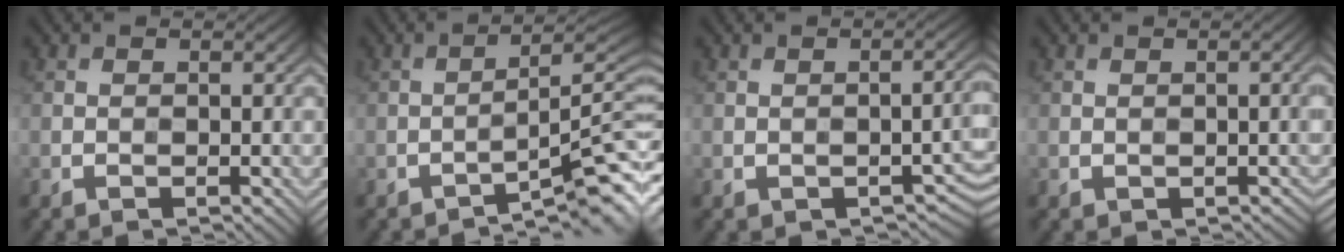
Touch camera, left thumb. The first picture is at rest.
{"total": 7.5, "force": [-4.5, 1.0, 5.9], "torque": [-0.084, 0.015, -0.070]}
{"total": 3.3, "force": [-1.2, 1.4, 2.7], "torque": [-0.035, 0.000, -0.008]}
{"total": 1.7, "force": [-0.4, 0.8, 1.4], "torque": [-0.013, -0.002, 0.005]}